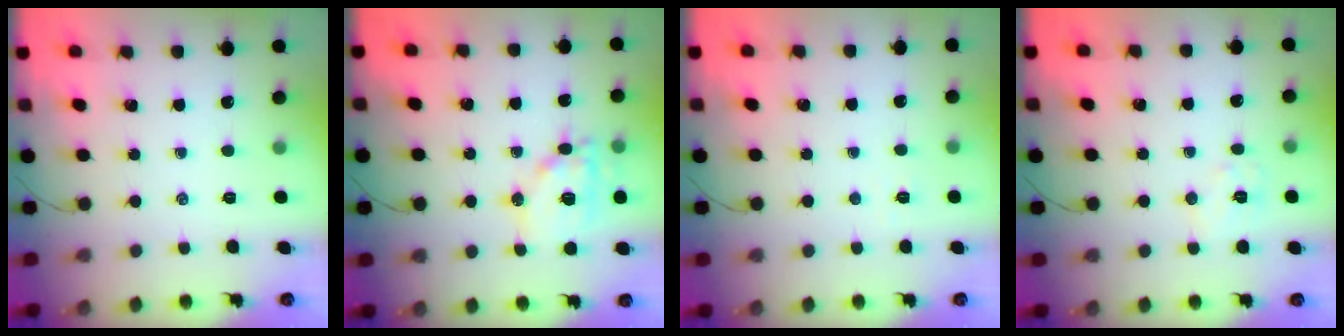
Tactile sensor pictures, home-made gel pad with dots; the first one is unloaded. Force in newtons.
{"total": 13.4, "press": 13.3, "slide": 1.9}
{"total": 2.4, "press": 2.3, "slide": 0.7}
{"total": 5.6, "press": 5.6, "slide": 0.6}